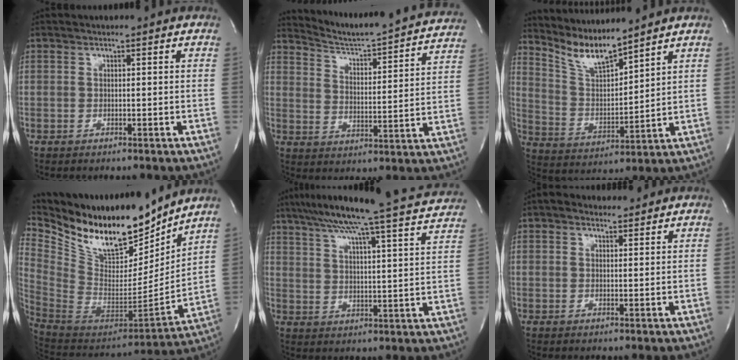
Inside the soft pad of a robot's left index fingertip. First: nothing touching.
{"total": 20.3, "force": [19.3, 0.9, 6.2], "torque": [-0.098, -0.044, 0.253]}
{"total": 8.1, "force": [7.6, -0.1, 2.6], "torque": [-0.067, -0.003, 0.159]}
{"total": 21.2, "force": [17.3, 6.2, 10.5], "torque": [-0.213, -0.024, 0.310]}
{"total": 22.7, "force": [20.0, 0.0, 10.9], "torque": [-0.180, -0.004, 0.268]}
{"total": 8.2, "force": [6.5, 3.7, 3.4], "torque": [-0.051, 0.028, 0.098]}